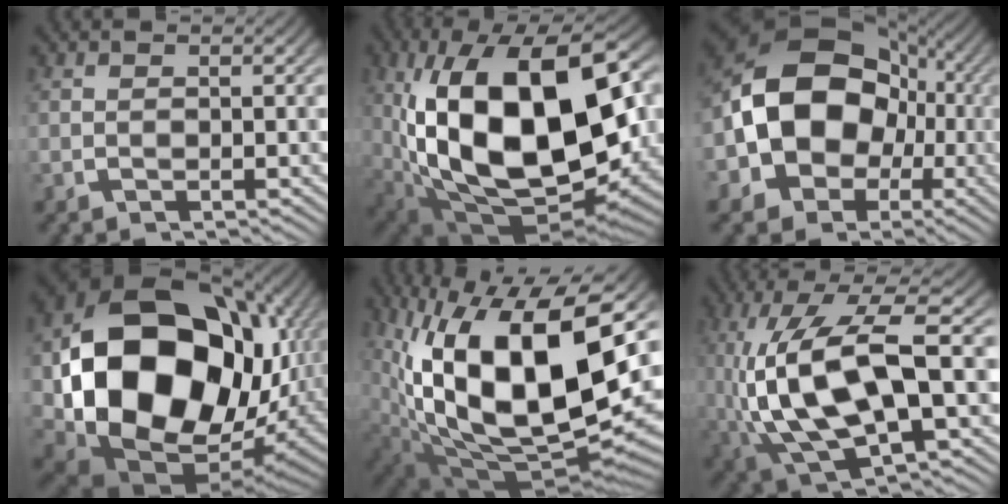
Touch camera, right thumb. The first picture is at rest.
{"total": 25.4, "force": [-1.6, 15.0, 20.4], "torque": [-0.389, -0.070, 0.020]}
{"total": 15.6, "force": [0.2, 12.5, 9.4], "torque": [-0.218, -0.045, 0.012]}
{"total": 28.8, "force": [-1.7, 19.4, 21.3], "torque": [-0.413, -0.083, 0.006]}
{"total": 22.9, "force": [-1.2, 13.7, 18.3], "torque": [-0.358, -0.075, 0.026]}
{"total": 15.1, "force": [-1.2, 8.4, 12.4], "torque": [-0.282, -0.039, 0.005]}